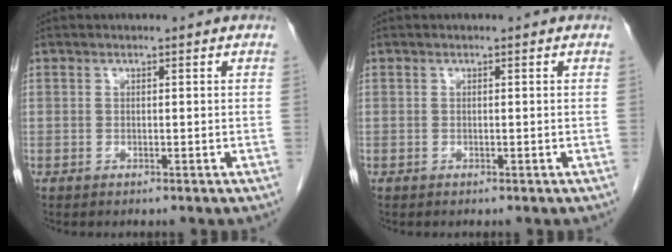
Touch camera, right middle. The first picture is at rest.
{"total": 0.0}